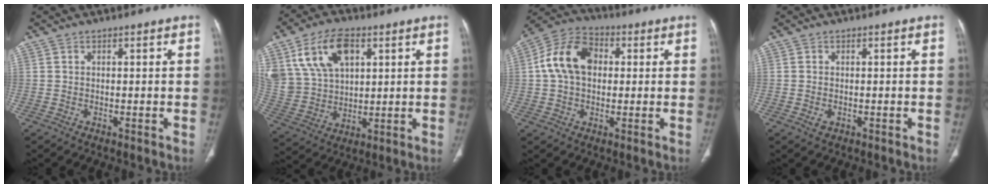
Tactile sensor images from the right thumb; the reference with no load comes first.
{"total": 16.4, "force": [7.3, 10.3, 10.4], "torque": [-0.191, -0.016, 0.154]}
{"total": 12.4, "force": [1.6, 8.8, 8.6], "torque": [-0.145, 0.025, 0.020]}
{"total": 1.4, "force": [-0.3, 0.9, 0.9], "torque": [-0.021, 0.002, -0.002]}